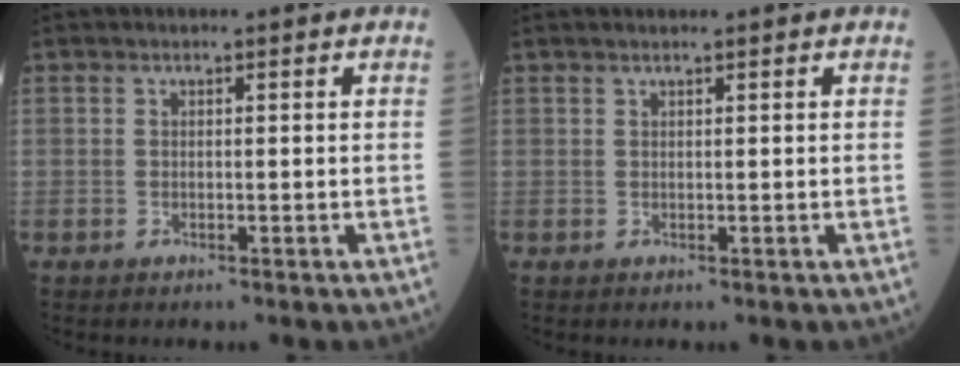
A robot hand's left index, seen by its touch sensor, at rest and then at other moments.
{"total": 0.9, "force": [0.8, -0.1, 0.4], "torque": [-0.009, 0.008, 0.018]}